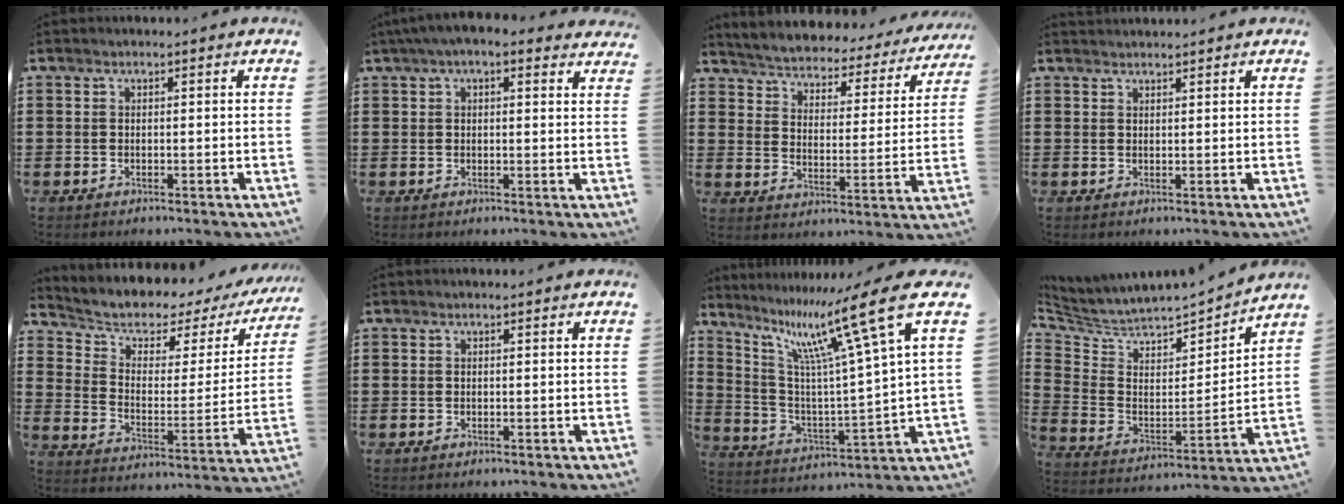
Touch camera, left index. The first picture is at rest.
{"total": 3.7, "force": [2.5, 1.3, 2.4], "torque": [-0.054, 0.001, 0.045]}
{"total": 3.2, "force": [3.2, -0.1, 0.2], "torque": [-0.026, -0.035, 0.043]}
{"total": 1.2, "force": [1.2, 0.1, 0.0], "torque": [-0.003, -0.002, 0.024]}
{"total": 3.9, "force": [2.6, 2.4, 1.7], "torque": [-0.056, -0.025, 0.037]}
{"total": 0.0}
{"total": 15.7, "force": [9.1, 1.5, 12.7], "torque": [-0.244, -0.047, 0.133]}
{"total": 3.4, "force": [3.1, 1.2, 0.1], "torque": [-0.032, -0.045, 0.046]}